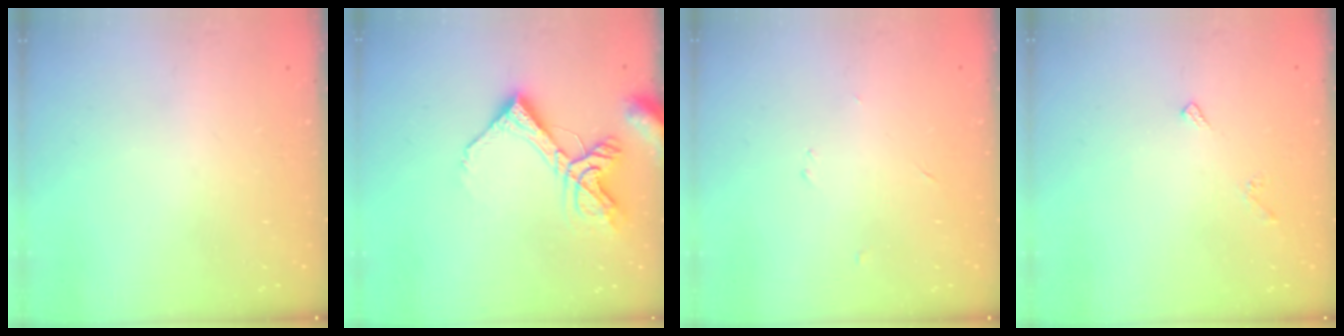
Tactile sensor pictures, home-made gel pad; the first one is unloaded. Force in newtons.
{"total": 13.1, "press": 13.0, "slide": 1.7}
{"total": 2.2, "press": 2.2, "slide": 0.2}
{"total": 5.6, "press": 5.6, "slide": 0.8}